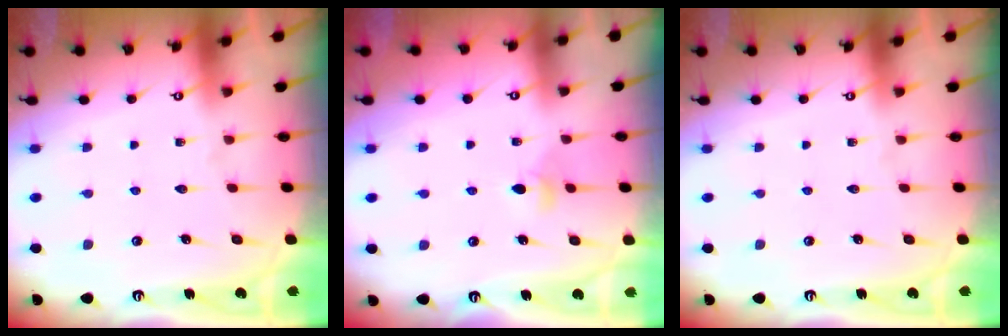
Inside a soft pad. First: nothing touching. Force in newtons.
{"total": 4.5, "press": 4.4, "slide": 0.7}
{"total": 0.0}